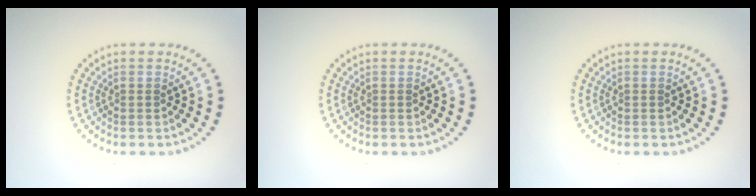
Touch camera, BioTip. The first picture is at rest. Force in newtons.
{"total": 0.0}
{"total": 0.0}